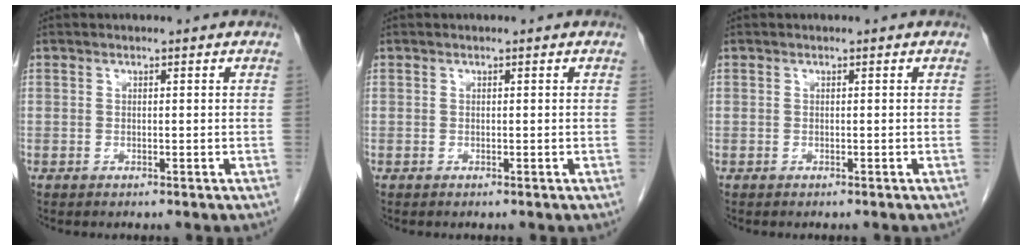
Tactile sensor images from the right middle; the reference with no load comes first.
{"total": 0.0}
{"total": 0.0}